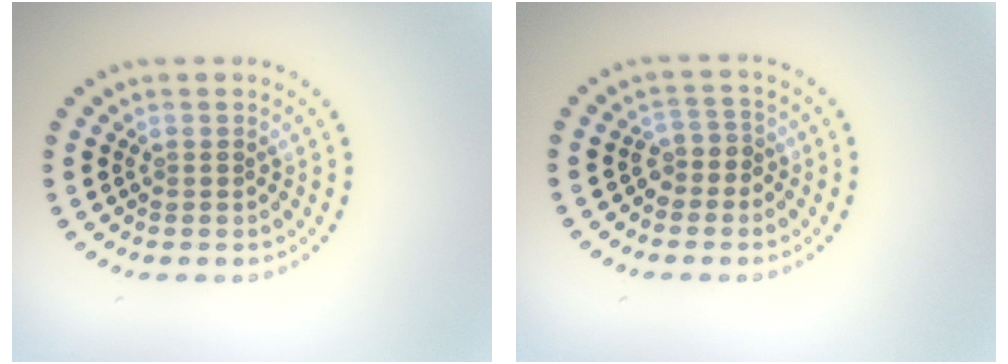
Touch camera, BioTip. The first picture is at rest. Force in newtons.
{"total": 1.9, "press": 1.5, "slide": 1.2}